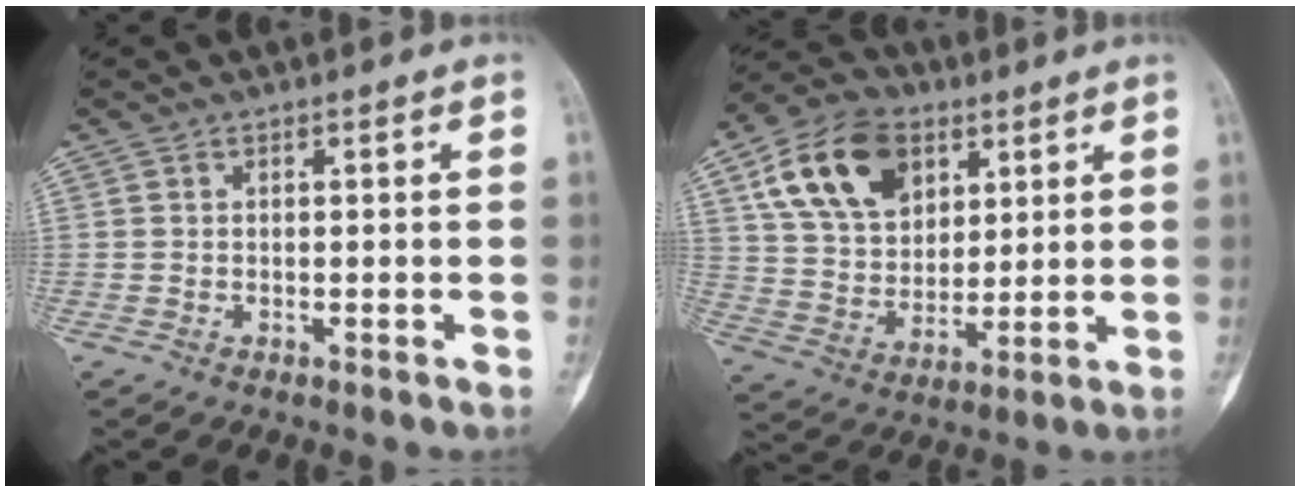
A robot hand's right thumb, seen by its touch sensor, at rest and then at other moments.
{"total": 17.3, "force": [7.6, 11.7, 10.2], "torque": [-0.158, -0.018, 0.140]}